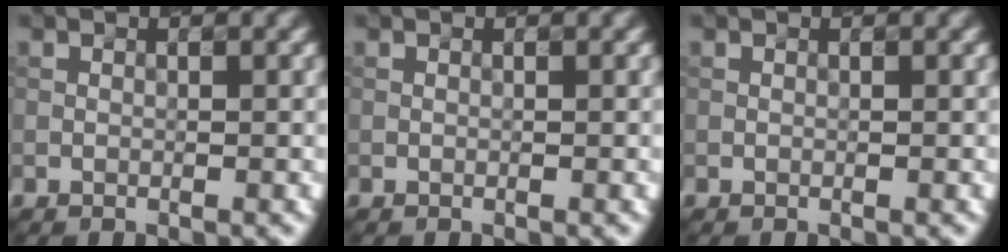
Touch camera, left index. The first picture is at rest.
{"total": 0.0}
{"total": 0.0}